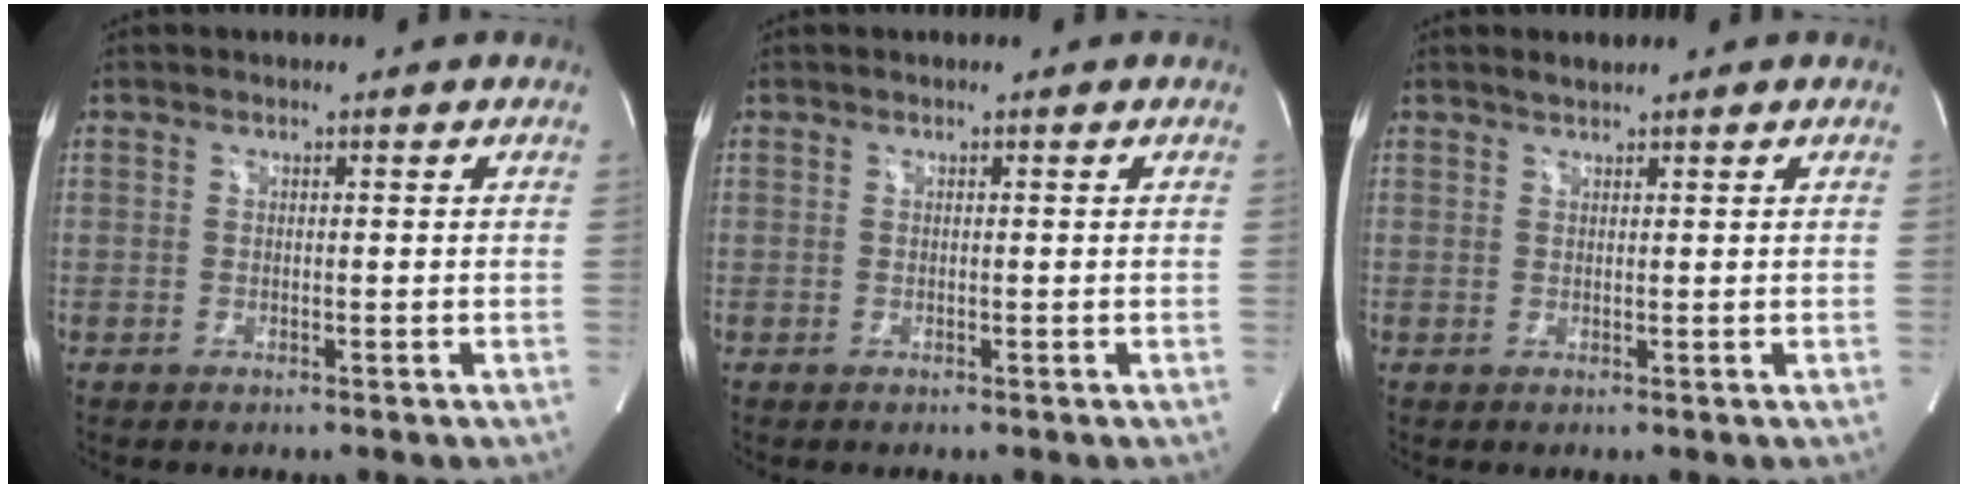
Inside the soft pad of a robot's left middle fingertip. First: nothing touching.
{"total": 0.0}
{"total": 1.0, "force": [1.0, -0.1, 0.2], "torque": [-0.012, 0.004, 0.022]}